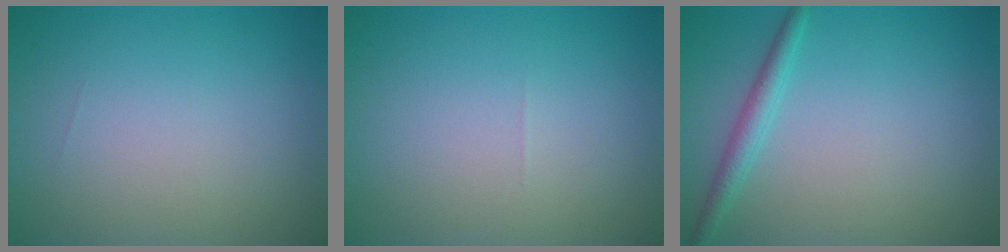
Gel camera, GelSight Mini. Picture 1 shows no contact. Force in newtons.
{"total": 0.0}
{"total": 2.0, "press": 2.0, "slide": 0.1}